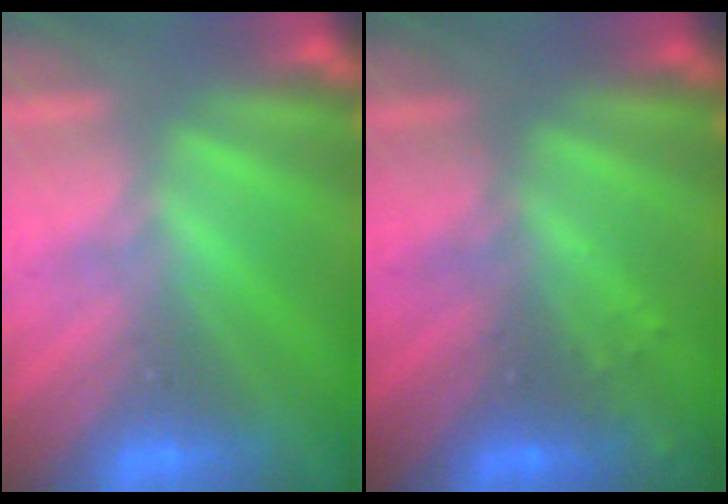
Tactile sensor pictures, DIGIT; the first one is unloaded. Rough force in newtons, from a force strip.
{"total": 2.9}